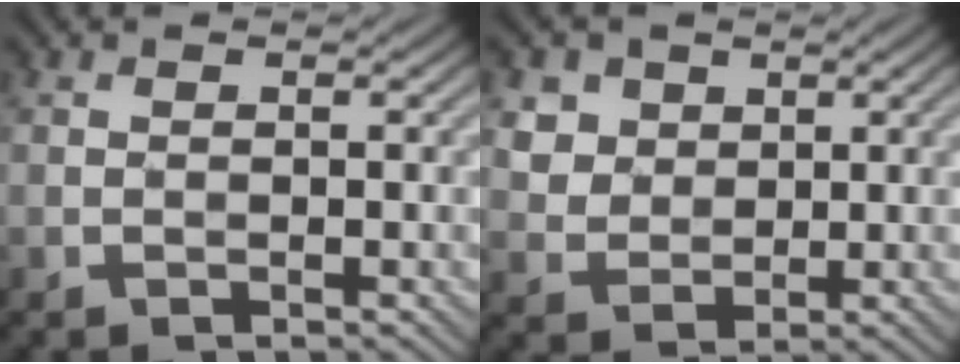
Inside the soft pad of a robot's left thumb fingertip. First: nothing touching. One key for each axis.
{"total": 4.7, "fx": 2.6, "fy": 3.7, "fz": 1.3, "tx": -0.061, "ty": -0.011, "tz": 0.059}